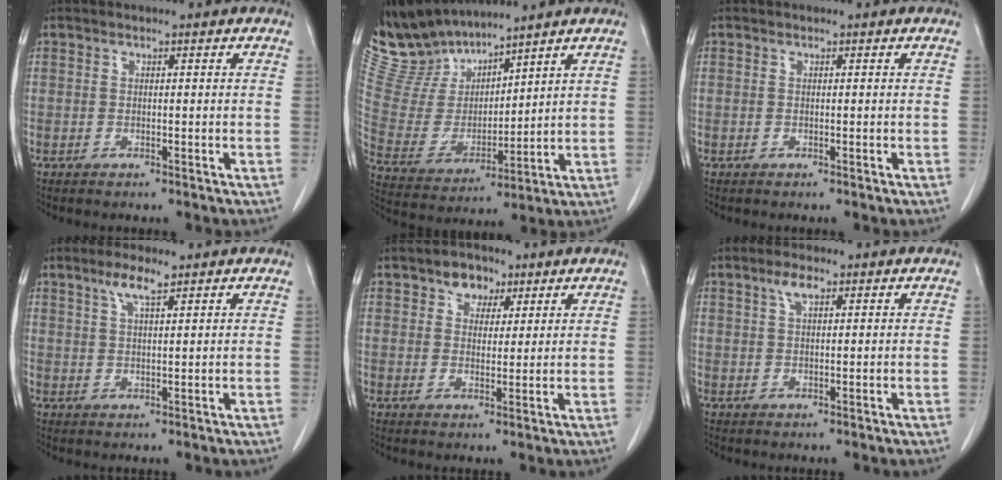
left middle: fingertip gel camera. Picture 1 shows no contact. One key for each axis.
{"total": 11.1, "fx": 10.7, "fy": 2.3, "fz": 1.4, "tx": -0.055, "ty": 0.004, "tz": 0.239}
{"total": 0.0}
{"total": 3.5, "fx": 2.3, "fy": 0.4, "fz": 2.6, "tx": -0.054, "ty": 0.004, "tz": 0.045}
{"total": 4.1, "fx": 2.3, "fy": 2.9, "fz": 1.7, "tx": -0.024, "ty": 0.011, "tz": 0.038}
{"total": 2.4, "fx": 1.3, "fy": 0.8, "fz": 1.9, "tx": -0.042, "ty": 0.007, "tz": 0.027}